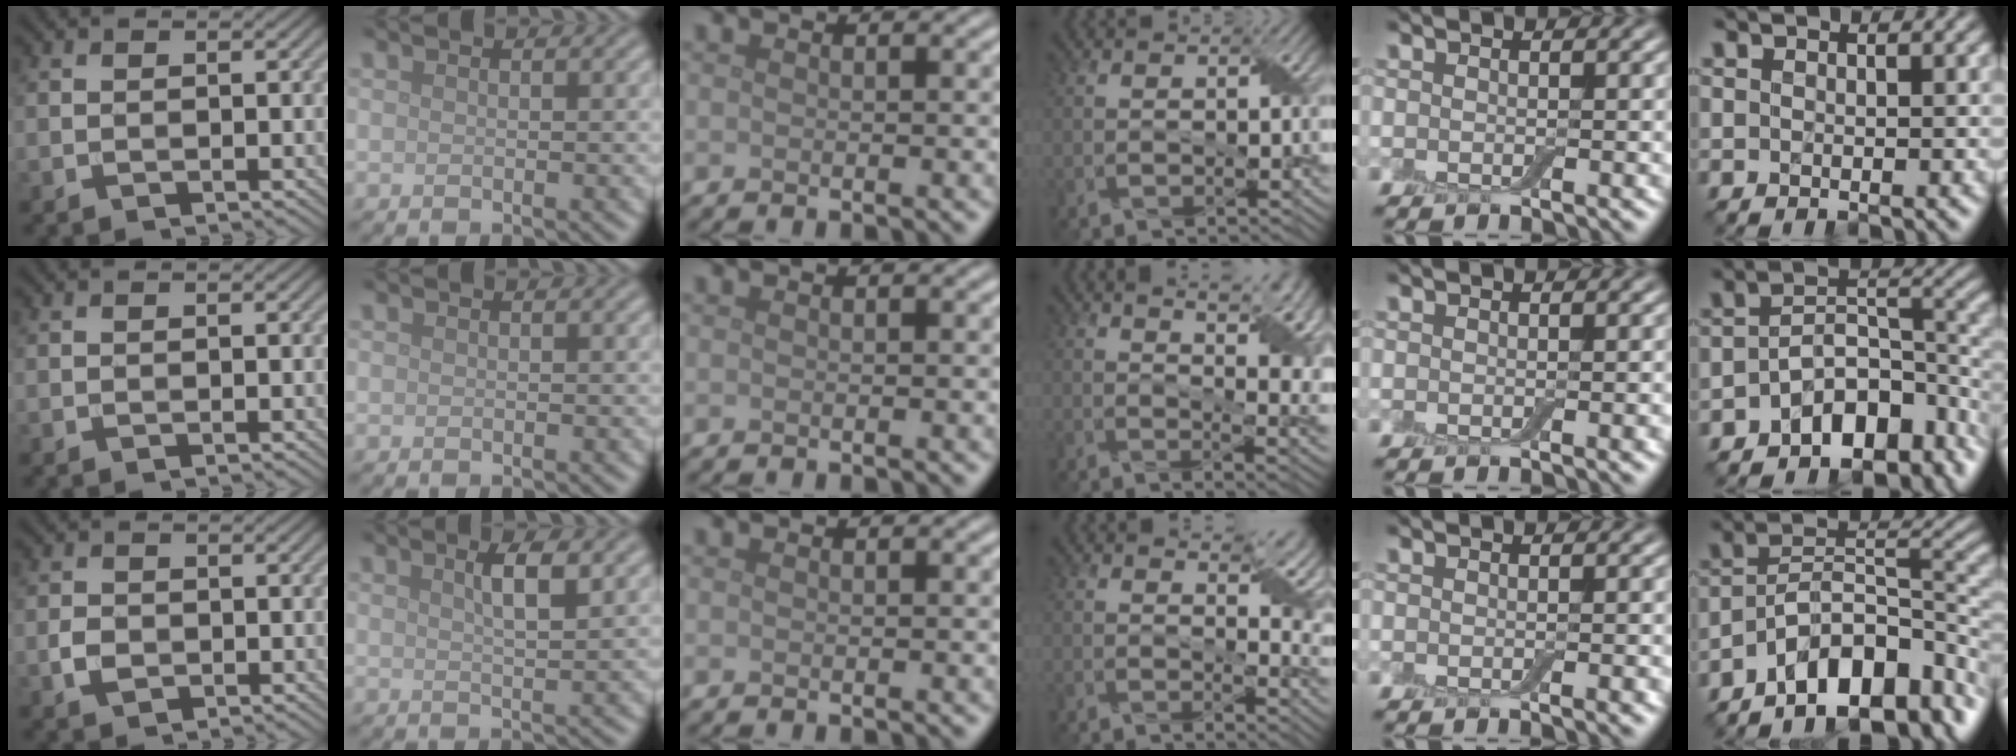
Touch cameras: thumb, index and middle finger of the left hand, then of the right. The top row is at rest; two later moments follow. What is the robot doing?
{"motion": "wrap", "object": "adhesive wrap"}